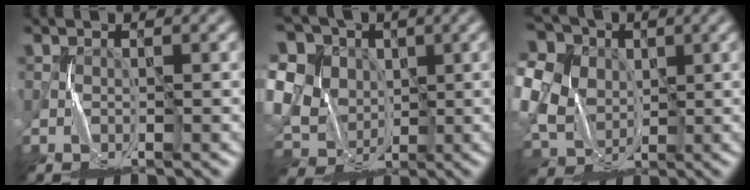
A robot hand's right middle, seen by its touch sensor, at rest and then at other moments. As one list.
[{"total": 14.3, "force": [2.0, 12.6, 6.5], "torque": [-0.189, 0.026, 0.027]}, {"total": 16.0, "force": [3.5, 13.1, 8.3], "torque": [-0.212, 0.032, 0.038]}]